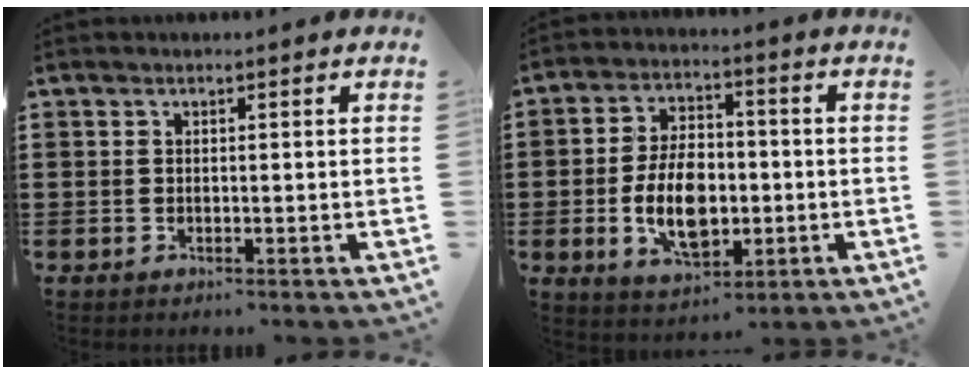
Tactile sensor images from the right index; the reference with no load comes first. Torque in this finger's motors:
{"motor_torque": [1.17, 0.97, 1.06, 0.21]}